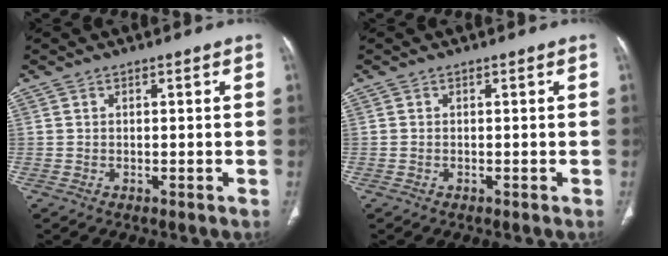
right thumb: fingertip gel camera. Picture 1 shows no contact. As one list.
[{"total": 0.0}]